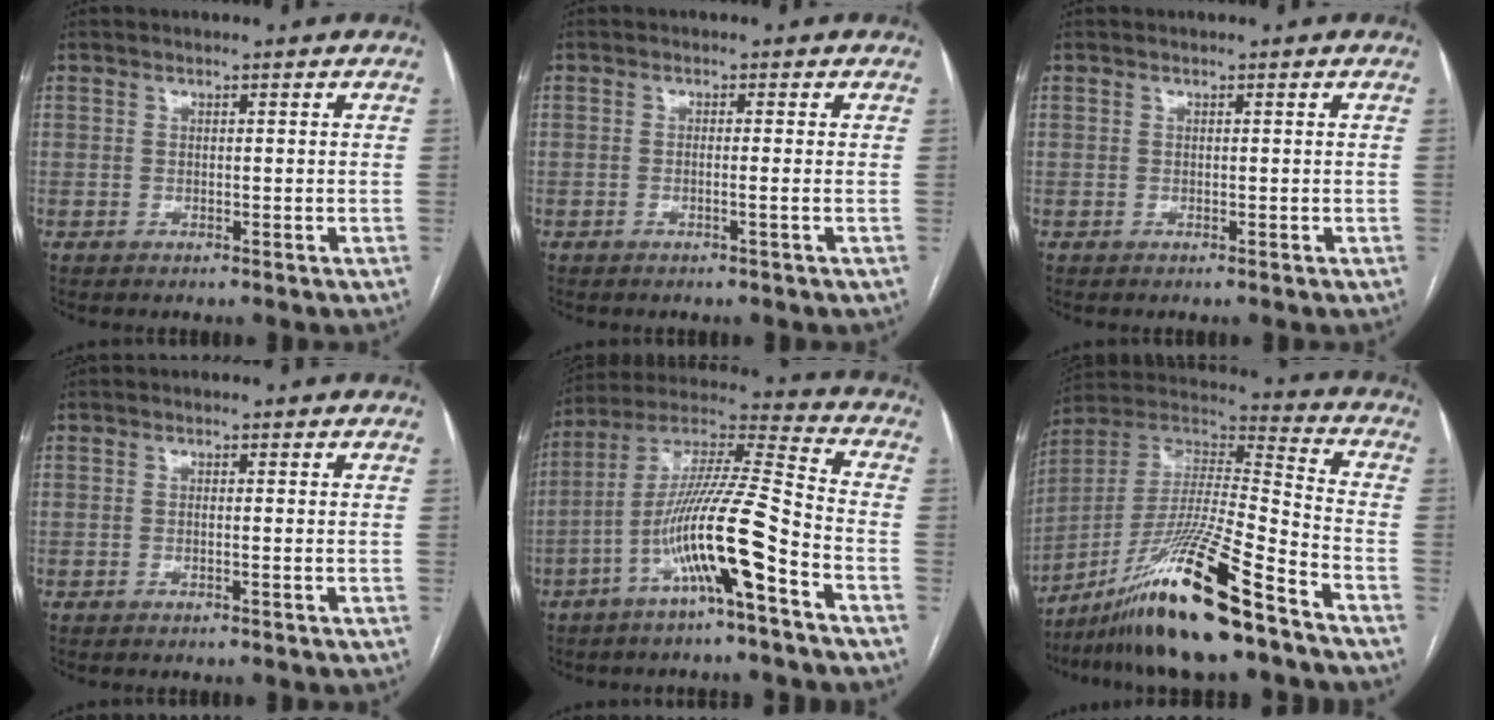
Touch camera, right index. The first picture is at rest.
{"total": 1.0, "force": [-0.4, -0.4, 0.9], "torque": [-0.012, 0.004, -0.009]}
{"total": 0.0}
{"total": 0.5, "force": [-0.2, -0.1, 0.4], "torque": [-0.008, 0.001, -0.006]}
{"total": 15.1, "force": [-6.6, 0.0, 13.6], "torque": [-0.262, 0.003, -0.127]}
{"total": 20.0, "force": [-13.6, 0.1, 14.6], "torque": [-0.297, -0.019, -0.251]}